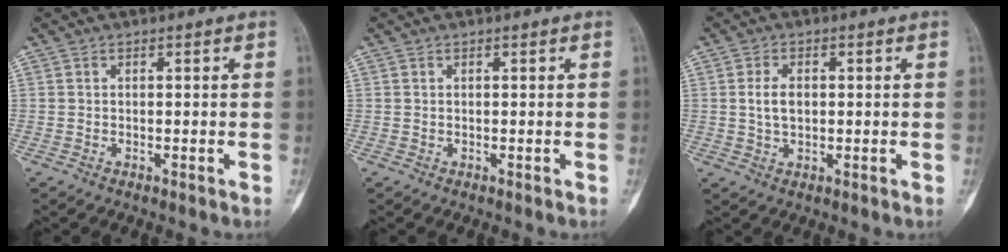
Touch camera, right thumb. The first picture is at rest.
{"total": 0.0}
{"total": 4.0, "force": [0.4, 2.5, 3.1], "torque": [-0.056, 0.002, 0.008]}